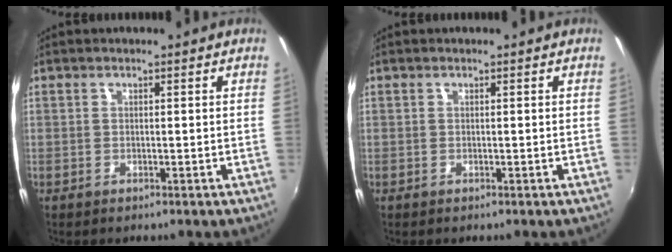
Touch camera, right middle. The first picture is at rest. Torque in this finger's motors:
{"motor_torque": [-0.04, 0.04, -0.01, 0.00]}